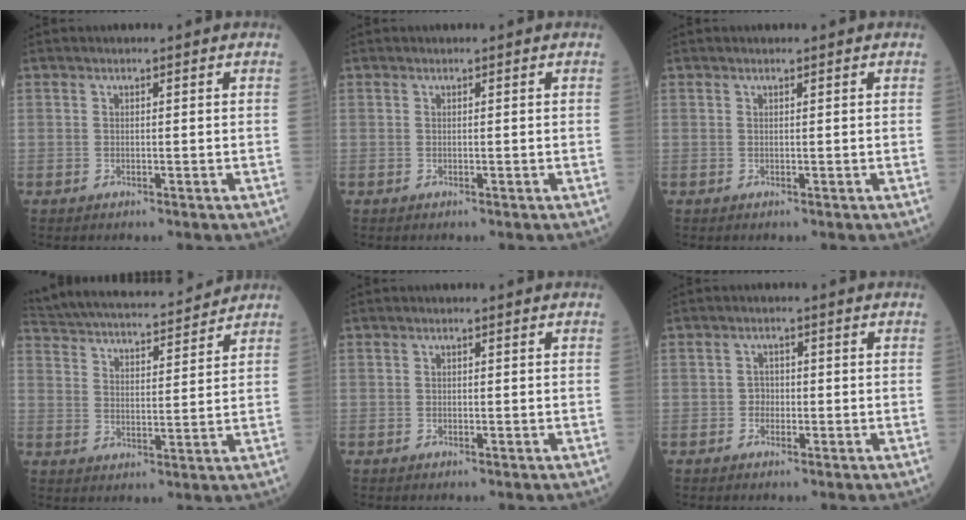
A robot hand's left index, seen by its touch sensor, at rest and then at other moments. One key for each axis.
{"total": 0.0}
{"total": 0.0}
{"total": 19.2, "fx": 17.7, "fy": 3.0, "fz": 6.8, "tx": -0.135, "ty": 0.032, "tz": 0.272}
{"total": 0.0}
{"total": 1.6, "fx": -0.5, "fy": 1.3, "fz": 0.8, "tx": -0.008, "ty": 0.006, "tz": -0.009}